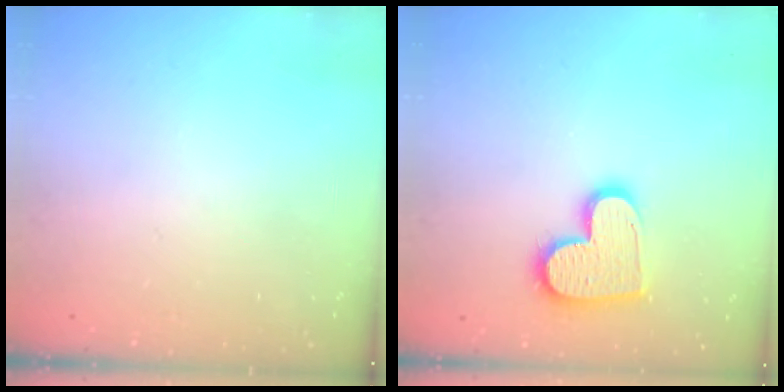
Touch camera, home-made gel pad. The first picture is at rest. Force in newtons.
{"total": 14.0, "press": 13.9, "slide": 0.8}